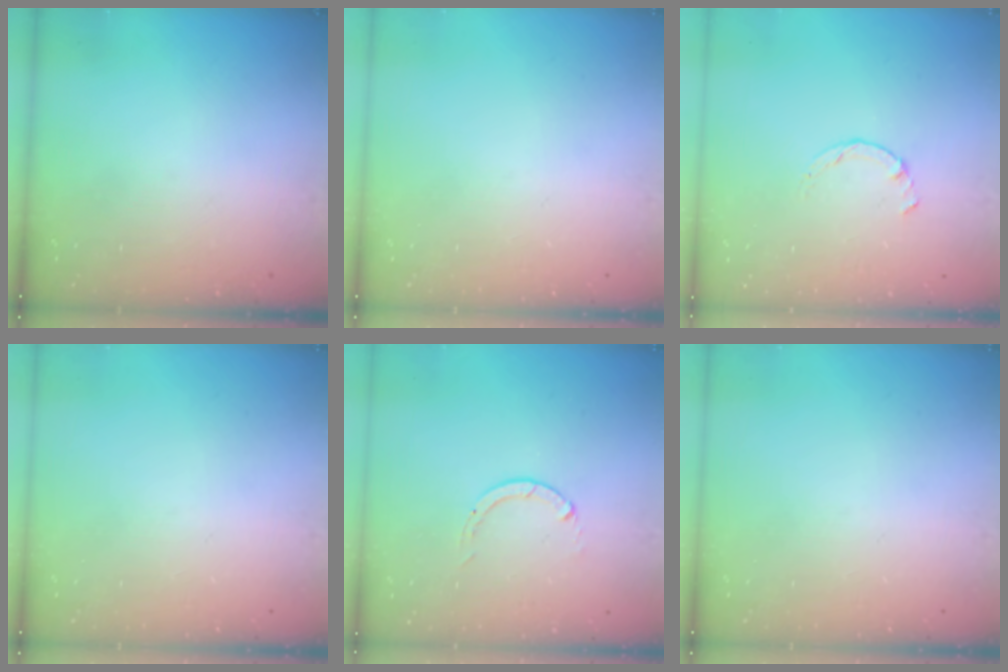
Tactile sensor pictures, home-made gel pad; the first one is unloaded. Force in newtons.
{"total": 0.0}
{"total": 0.0}
{"total": 0.0}
{"total": 0.0}
{"total": 0.0}